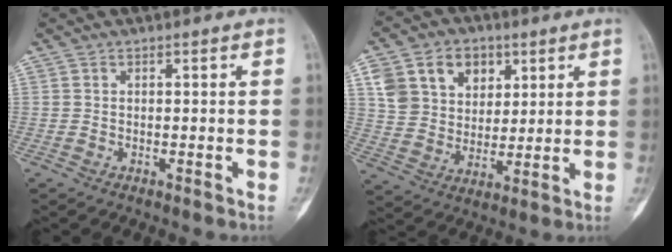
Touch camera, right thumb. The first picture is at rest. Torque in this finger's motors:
{"motor_torque": [-1.37, 1.49, 0.21, 0.33, 0.00]}